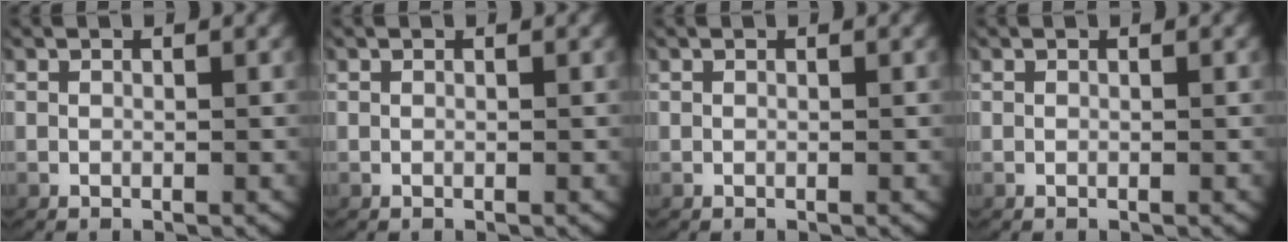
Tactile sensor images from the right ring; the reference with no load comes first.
{"total": 0.0}
{"total": 0.0}
{"total": 0.0}